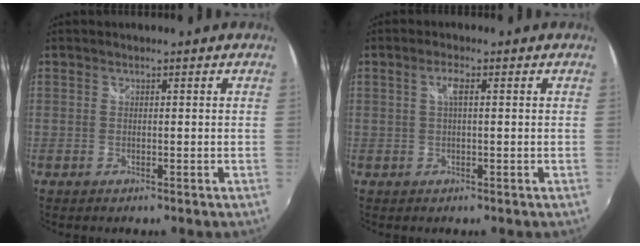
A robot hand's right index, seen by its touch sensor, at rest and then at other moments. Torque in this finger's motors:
{"motor_torque": [0.41, -0.02, 0.19, 0.04]}